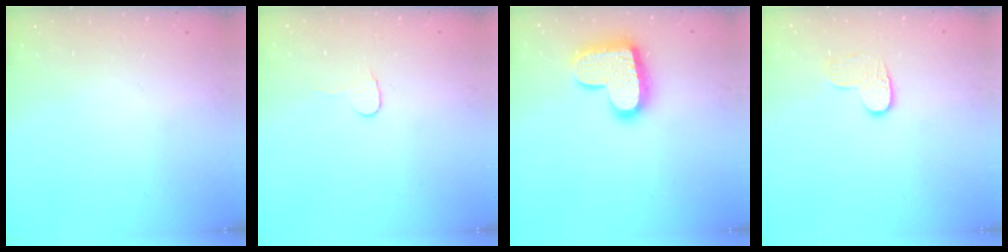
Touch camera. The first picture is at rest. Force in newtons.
{"total": 5.0, "press": 5.0, "slide": 0.4}
{"total": 16.3, "press": 16.3, "slide": 1.3}
{"total": 6.5, "press": 6.4, "slide": 0.5}